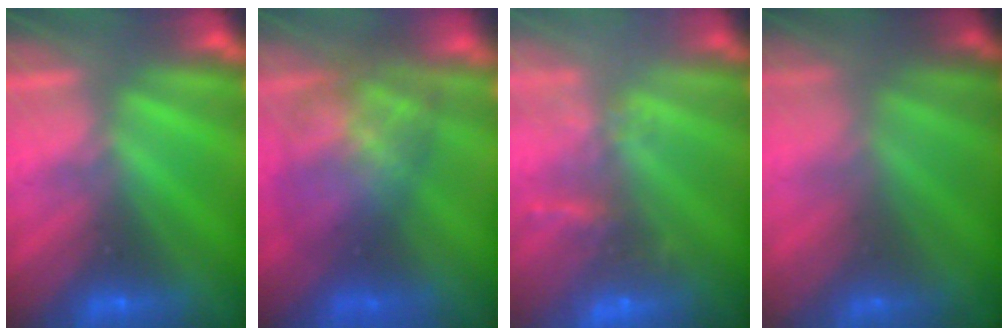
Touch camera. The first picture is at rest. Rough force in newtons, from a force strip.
{"total": 5.9}
{"total": 8.0}
{"total": 7.3}